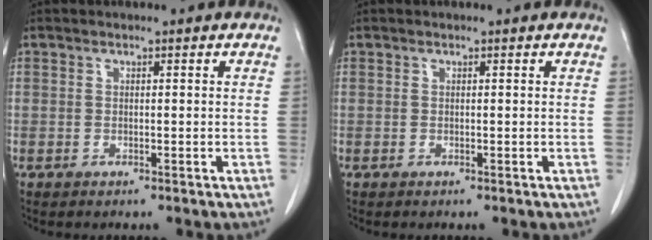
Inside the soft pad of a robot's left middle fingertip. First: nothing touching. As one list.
[{"total": 0.0}]